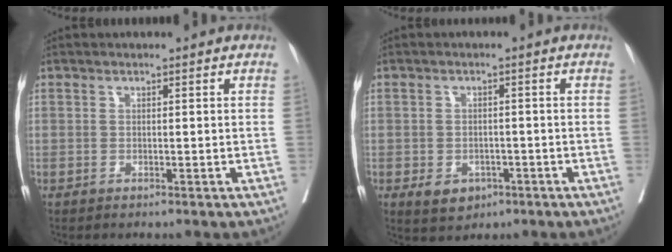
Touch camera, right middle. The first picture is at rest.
{"total": 4.4, "force": [-2.3, 3.2, 2.1], "torque": [-0.032, -0.001, -0.025]}